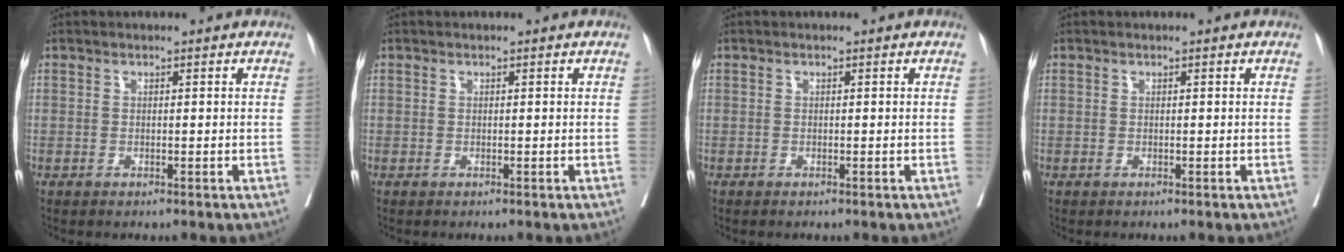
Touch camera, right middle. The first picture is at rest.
{"total": 0.0}
{"total": 0.0}
{"total": 0.0}